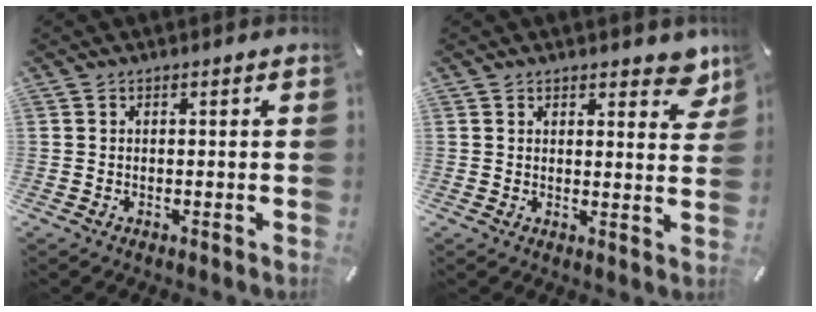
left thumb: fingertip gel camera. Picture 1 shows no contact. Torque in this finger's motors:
{"motor_torque": [0.33, -0.33, 0.09, -0.06, 0.02]}